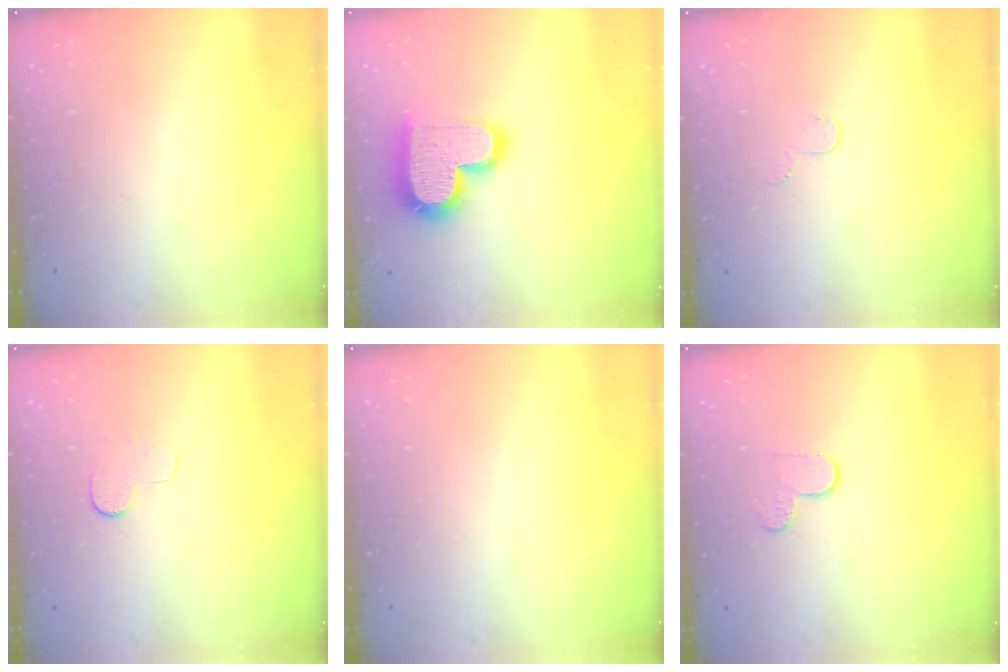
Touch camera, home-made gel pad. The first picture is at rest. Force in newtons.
{"total": 17.7, "press": 17.7, "slide": 1.2}
{"total": 3.1, "press": 3.1, "slide": 0.3}
{"total": 4.3, "press": 4.3, "slide": 0.3}
{"total": 0.0}
{"total": 4.4, "press": 4.3, "slide": 0.4}